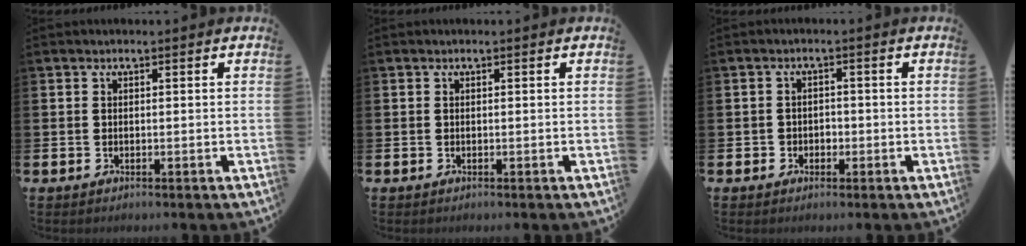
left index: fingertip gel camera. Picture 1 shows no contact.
{"total": 0.0}
{"total": 1.6, "force": [-0.6, 1.5, 0.3], "torque": [-0.002, 0.000, -0.018]}